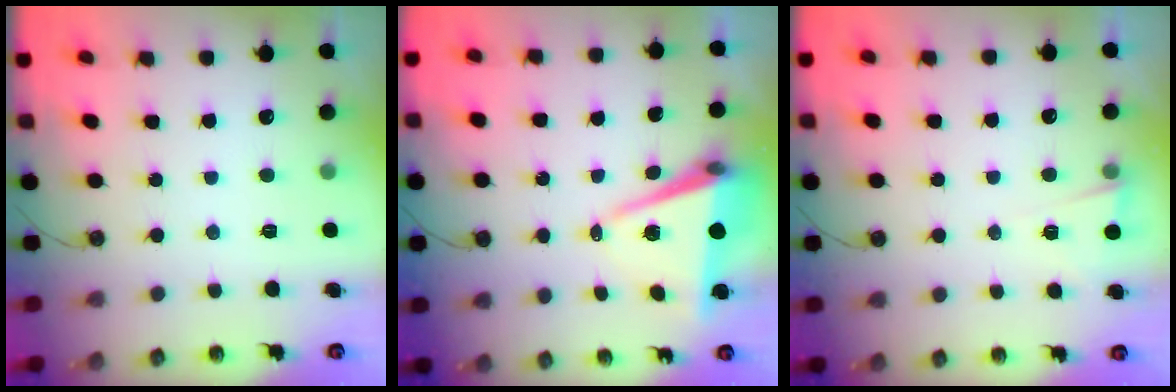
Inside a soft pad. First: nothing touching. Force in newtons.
{"total": 7.4, "press": 6.2, "slide": 4.1}
{"total": 2.9, "press": 2.7, "slide": 1.1}